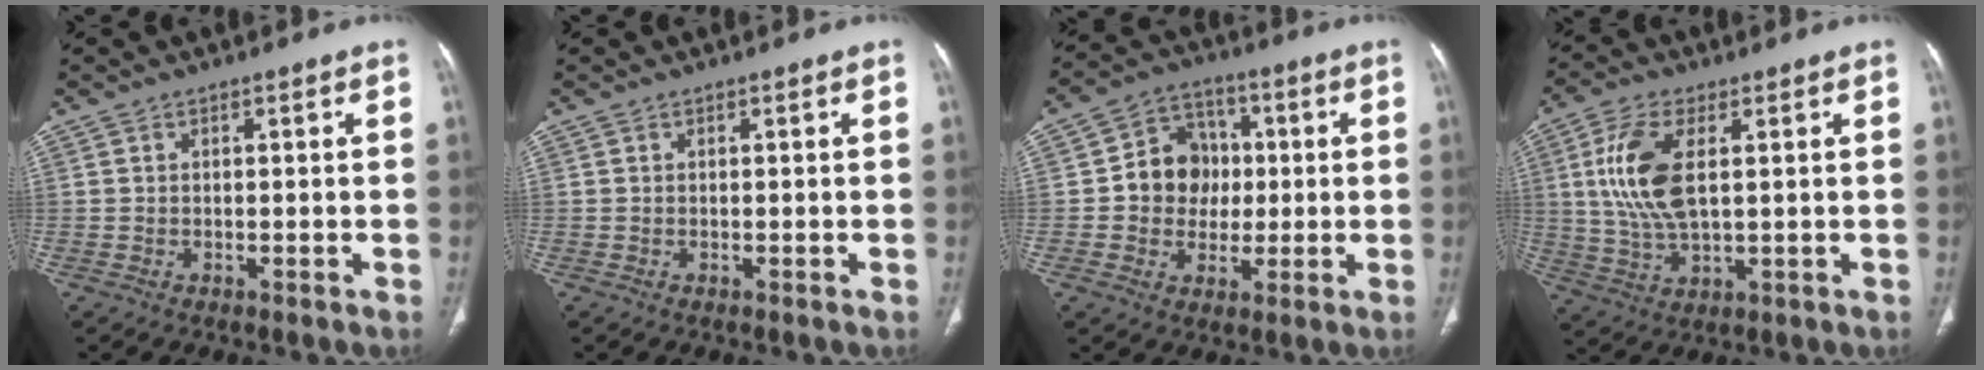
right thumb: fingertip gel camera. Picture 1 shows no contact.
{"total": 0.0}
{"total": 10.6, "force": [0.3, 9.3, 5.0], "torque": [-0.032, 0.016, -0.002]}
{"total": 11.8, "force": [2.4, 5.6, 10.1], "torque": [-0.218, -0.005, 0.052]}